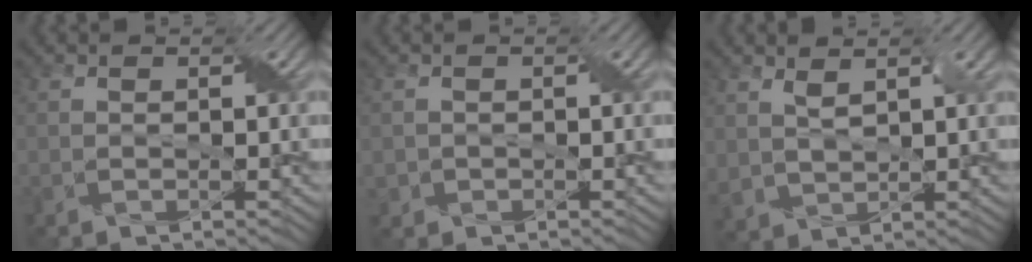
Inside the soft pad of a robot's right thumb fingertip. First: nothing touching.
{"total": 1.2, "force": [-0.4, 1.0, -0.4], "torque": [-0.002, -0.004, -0.006]}
{"total": 3.9, "force": [1.7, 2.2, 2.7], "torque": [-0.071, -0.001, 0.040]}